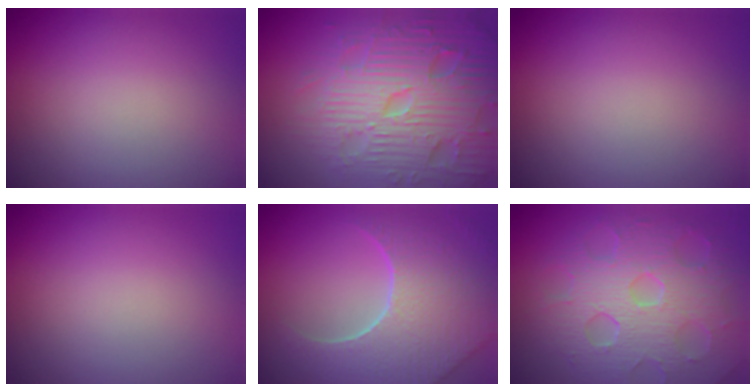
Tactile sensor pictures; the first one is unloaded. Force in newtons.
{"total": 7.9, "press": 7.7, "slide": 1.8}
{"total": 0.0}
{"total": 0.0}
{"total": 8.6, "press": 6.1, "slide": 6.1}
{"total": 8.6, "press": 6.1, "slide": 6.0}